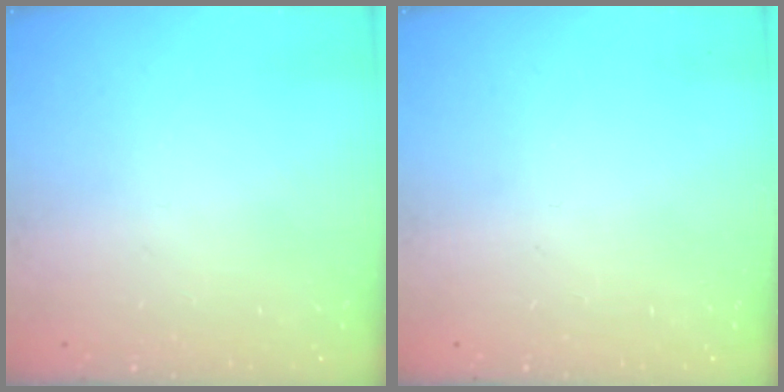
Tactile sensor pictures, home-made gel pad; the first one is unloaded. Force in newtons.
{"total": 0.0}